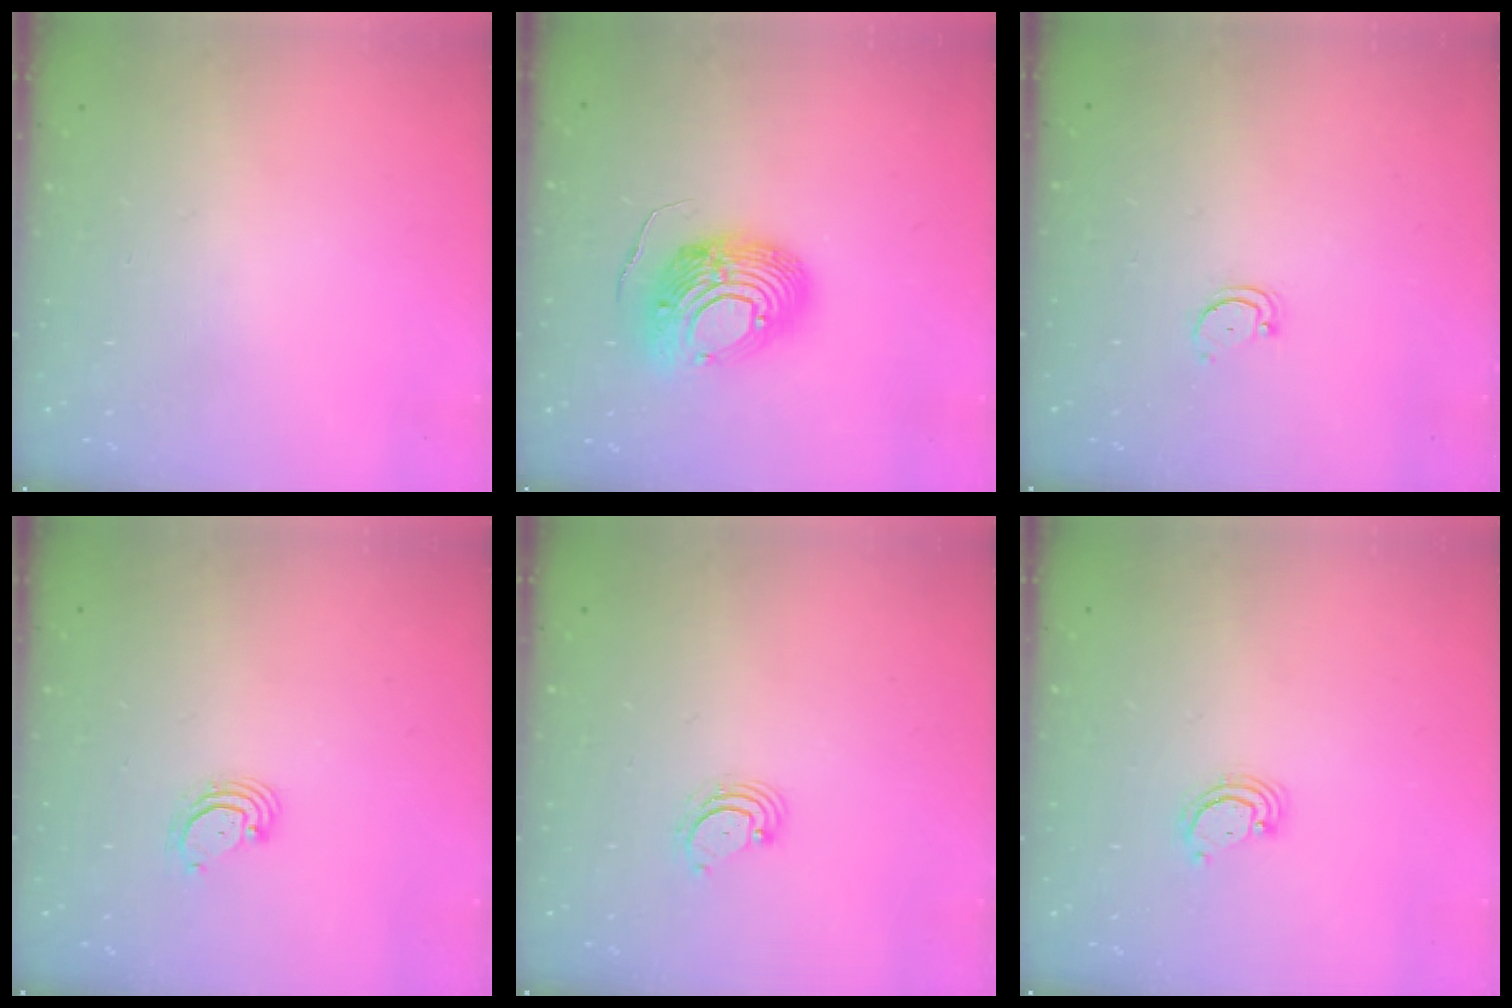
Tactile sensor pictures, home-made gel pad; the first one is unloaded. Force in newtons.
{"total": 13.7, "press": 13.7, "slide": 1.2}
{"total": 2.3, "press": 2.3, "slide": 0.2}
{"total": 3.0, "press": 3.0, "slide": 0.3}
{"total": 3.3, "press": 3.3, "slide": 0.6}
{"total": 2.9, "press": 2.8, "slide": 0.3}